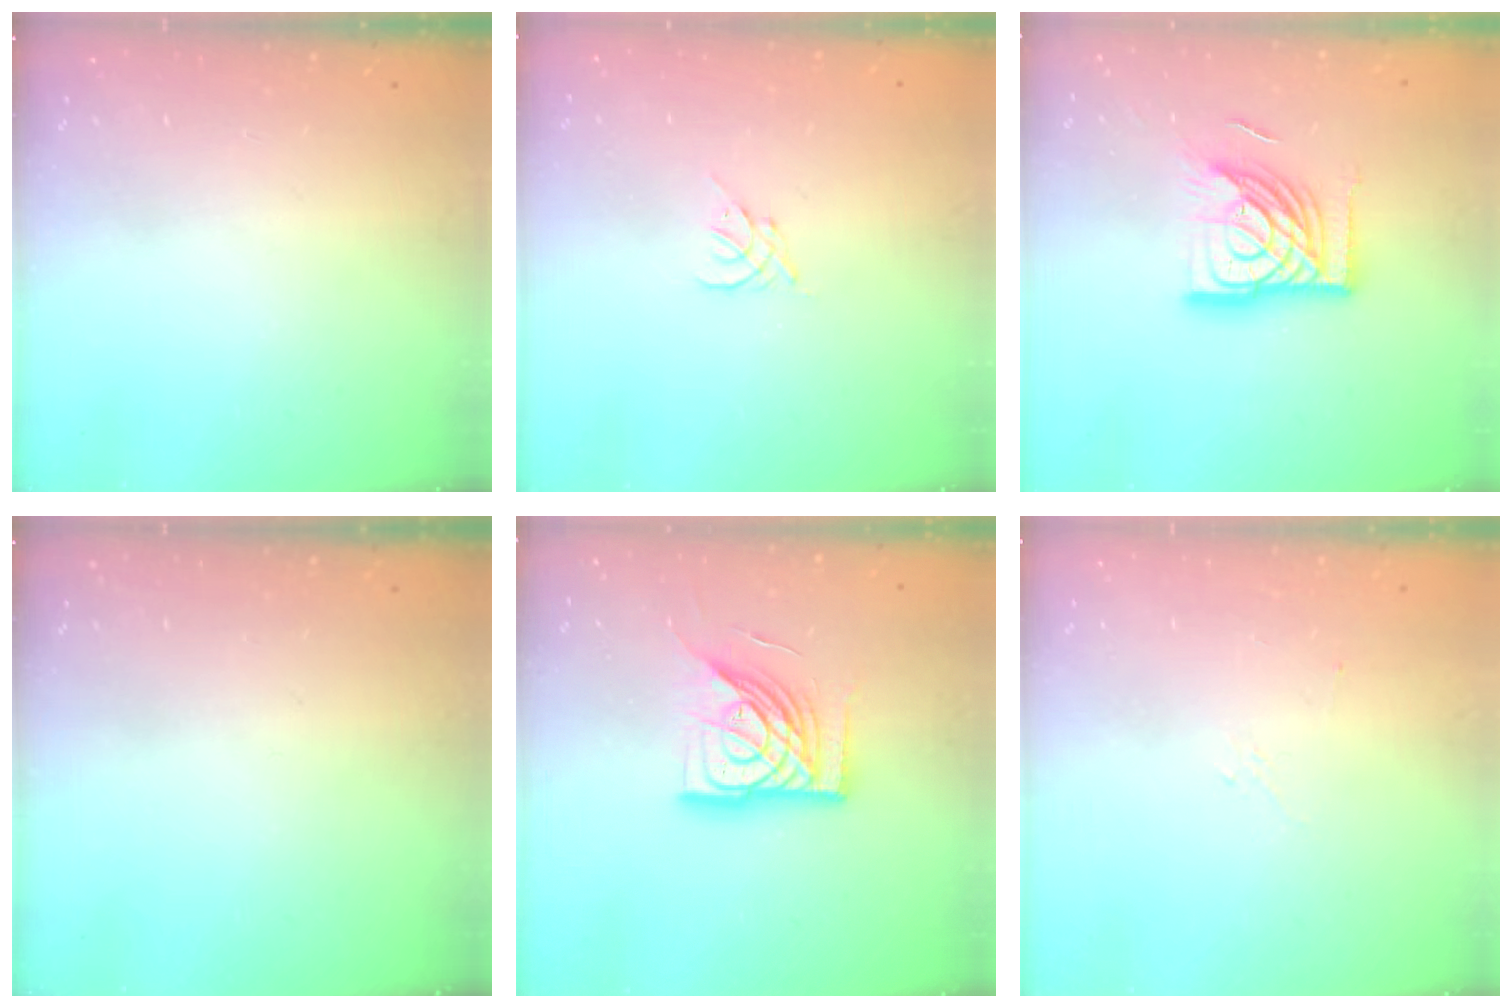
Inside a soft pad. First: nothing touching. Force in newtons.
{"total": 1.8, "press": 1.7, "slide": 0.5}
{"total": 19.6, "press": 19.5, "slide": 2.2}
{"total": 0.0}
{"total": 16.5, "press": 16.3, "slide": 2.1}
{"total": 3.1, "press": 3.0, "slide": 0.8}